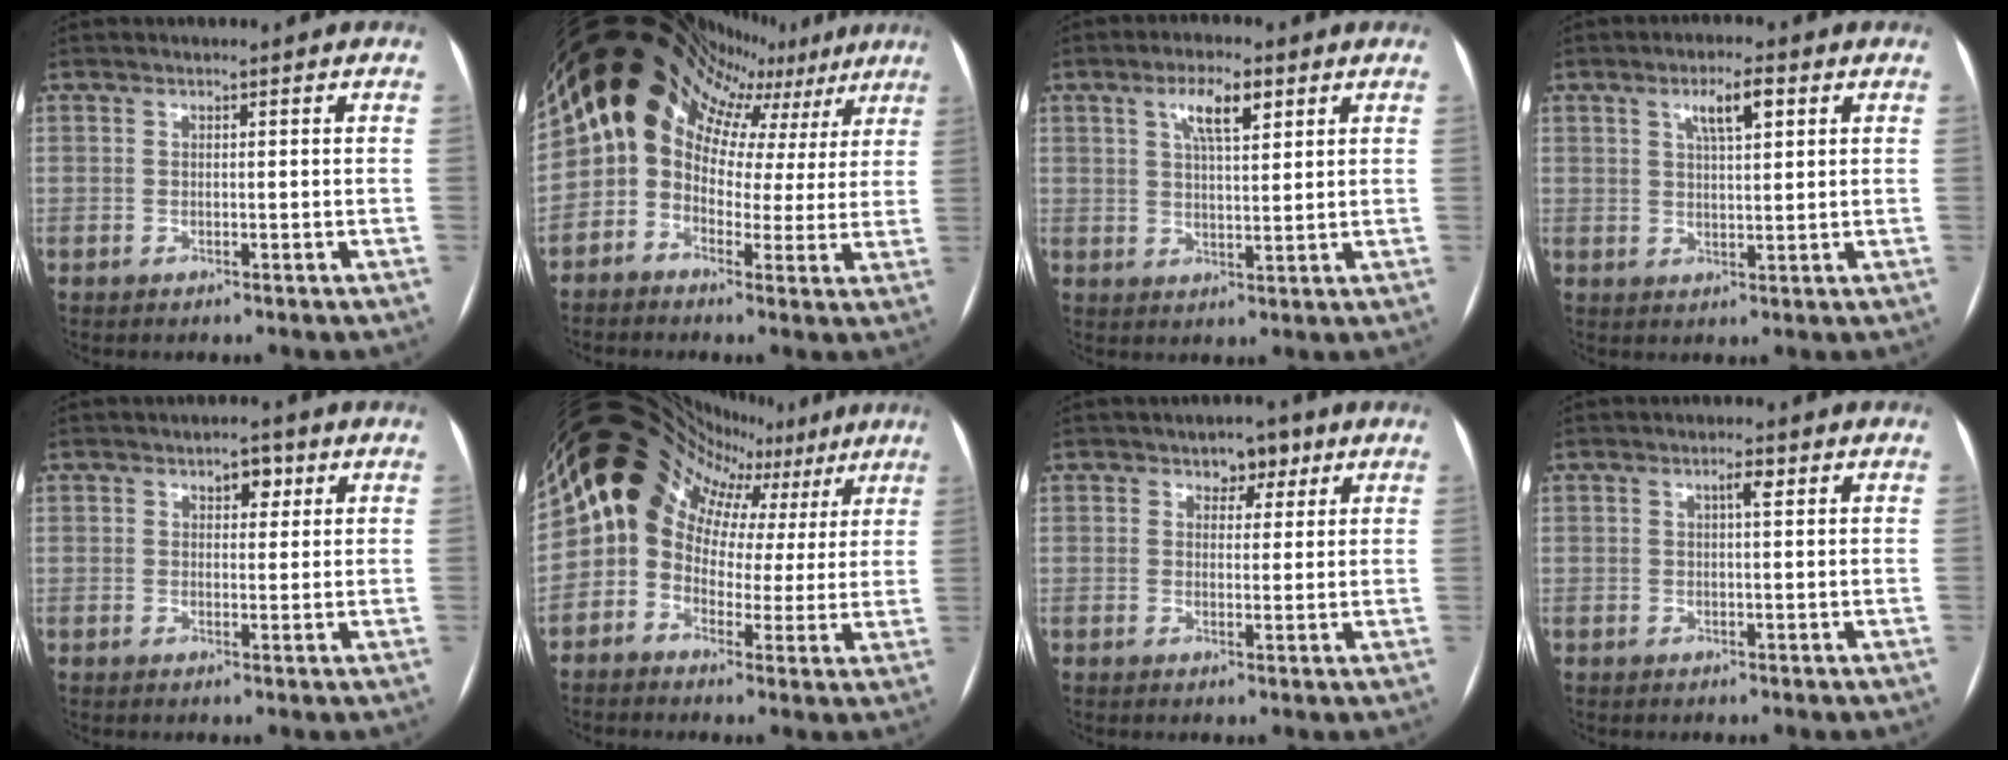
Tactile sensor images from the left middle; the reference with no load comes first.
{"total": 18.2, "force": [10.8, 11.6, 8.9], "torque": [-0.163, 0.084, 0.136]}
{"total": 6.2, "force": [3.2, 1.6, 5.1], "torque": [-0.095, 0.009, 0.055]}
{"total": 5.1, "force": [2.4, 1.0, 4.4], "torque": [-0.079, 0.008, 0.043]}
{"total": 3.1, "force": [1.5, 1.7, 2.1], "torque": [-0.029, 0.010, 0.020]}
{"total": 15.4, "force": [8.1, 11.1, 6.8], "torque": [-0.112, 0.067, 0.099]}
{"total": 3.7, "force": [2.1, 2.3, 2.0], "torque": [-0.020, 0.010, 0.028]}
{"total": 1.9, "force": [0.7, 0.3, 1.7], "torque": [-0.030, 0.005, 0.010]}